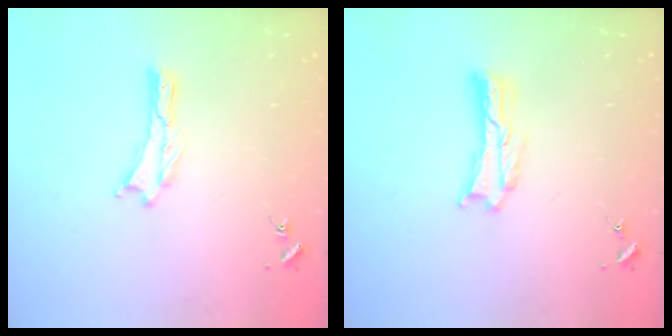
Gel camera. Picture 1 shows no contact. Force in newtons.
{"total": 0.8, "press": 0.8, "slide": 0.2}